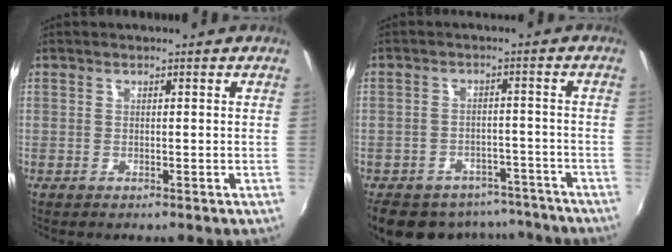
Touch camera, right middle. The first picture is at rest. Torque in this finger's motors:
{"motor_torque": [1.02, -1.12, 0.35, 0.07]}